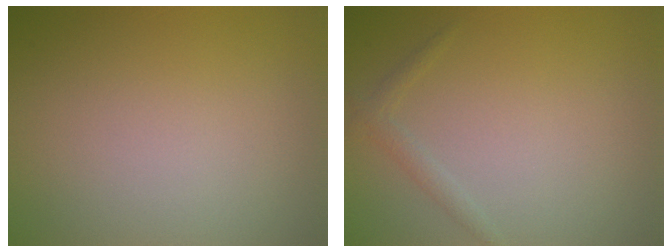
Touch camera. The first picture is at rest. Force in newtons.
{"total": 1.1, "press": 1.1, "slide": 0.0}